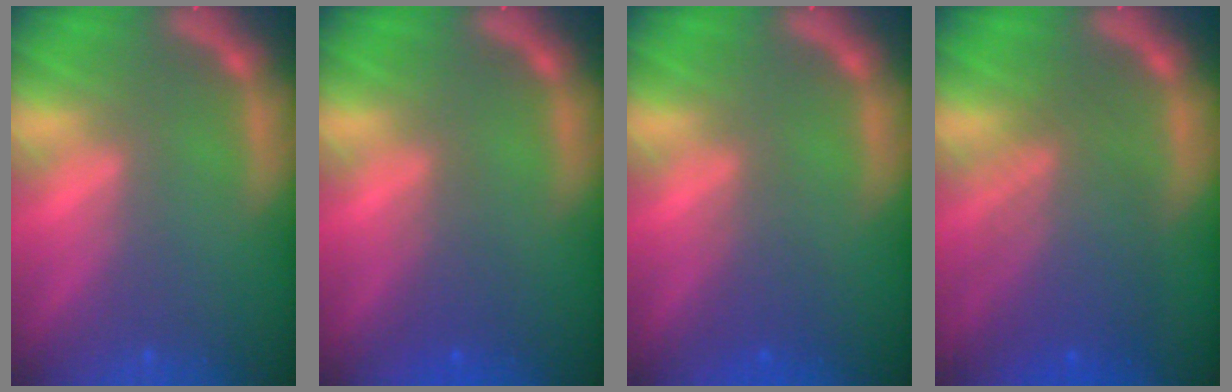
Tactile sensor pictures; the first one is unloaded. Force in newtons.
{"total": 2.0}
{"total": 1.9}
{"total": 6.6}